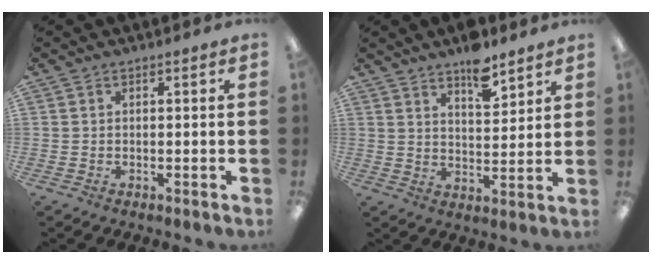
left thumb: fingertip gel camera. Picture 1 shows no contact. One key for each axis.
{"total": 7.7, "fx": 6.2, "fy": 2.8, "fz": 3.7, "tx": -0.041, "ty": -0.043, "tz": 0.103}